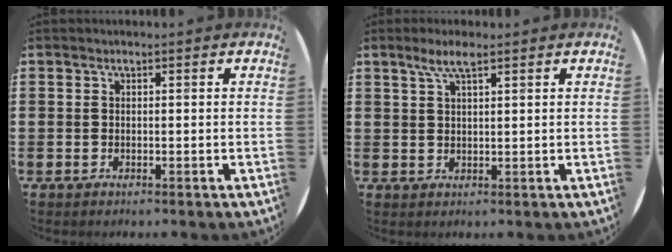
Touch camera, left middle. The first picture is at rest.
{"total": 3.5, "force": [2.3, 0.7, 2.5], "torque": [-0.054, 0.006, 0.039]}